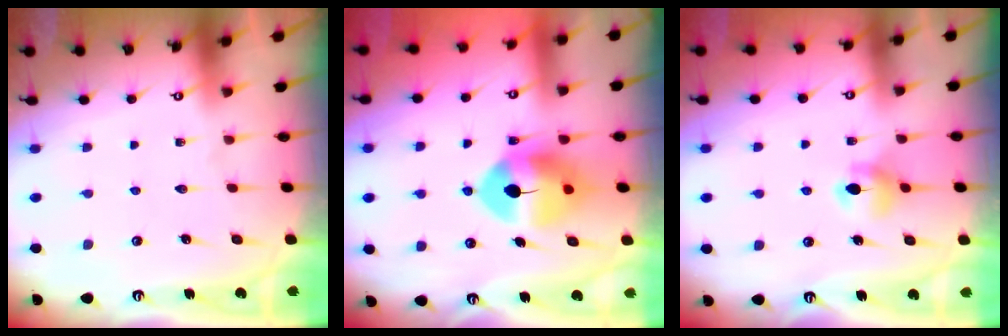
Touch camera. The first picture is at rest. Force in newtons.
{"total": 10.1, "press": 9.9, "slide": 2.1}
{"total": 6.2, "press": 6.1, "slide": 1.0}